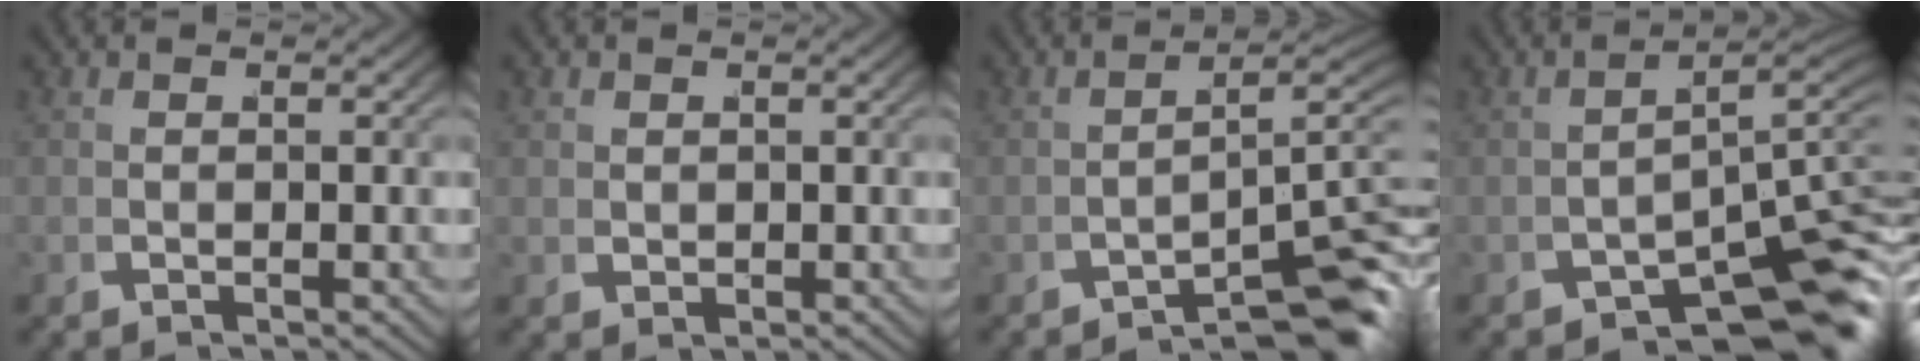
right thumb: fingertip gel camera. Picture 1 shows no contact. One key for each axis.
{"total": 1.1, "fx": 0.4, "fy": 1.0, "fz": 0.3, "tx": -0.011, "ty": -0.006, "tz": 0.012}
{"total": 11.2, "fx": -4.0, "fy": 5.6, "fz": 8.8, "tx": -0.111, "ty": -0.027, "tz": -0.049}
{"total": 12.4, "fx": -4.1, "fy": 6.5, "fz": 9.6, "tx": -0.120, "ty": -0.038, "tz": -0.045}